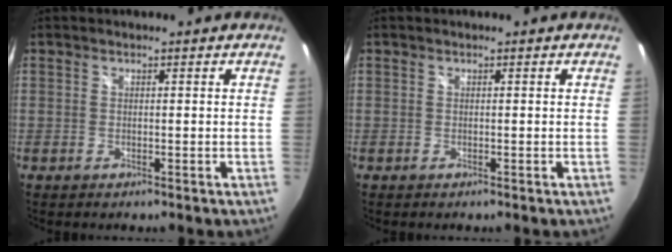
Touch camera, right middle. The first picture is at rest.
{"total": 0.0}